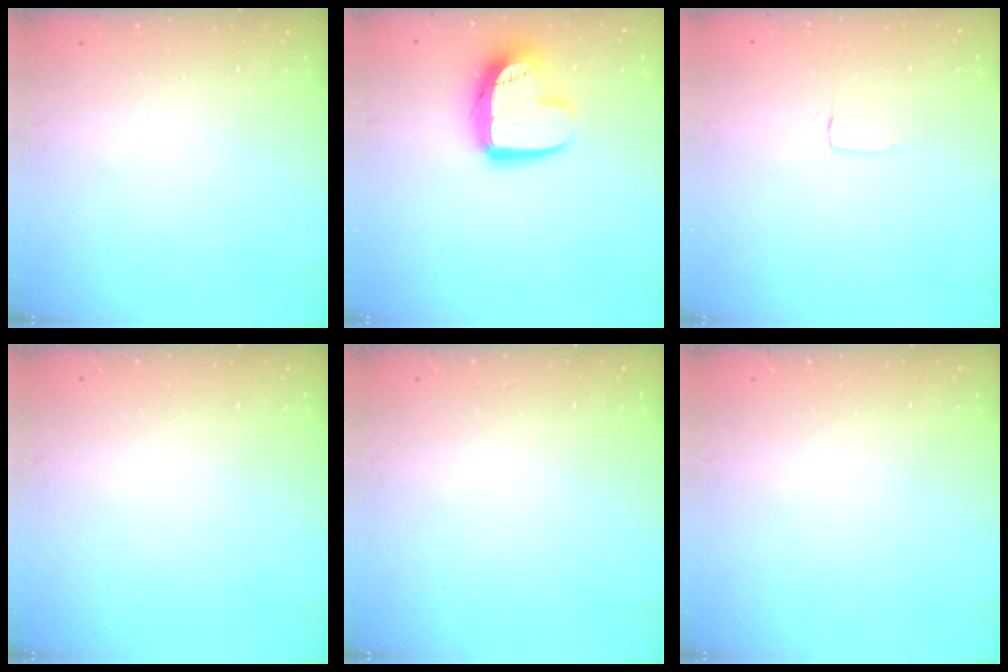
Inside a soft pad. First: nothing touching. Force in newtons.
{"total": 12.7, "press": 12.7, "slide": 1.0}
{"total": 2.6, "press": 2.6, "slide": 0.2}
{"total": 0.0}
{"total": 0.0}
{"total": 0.0}